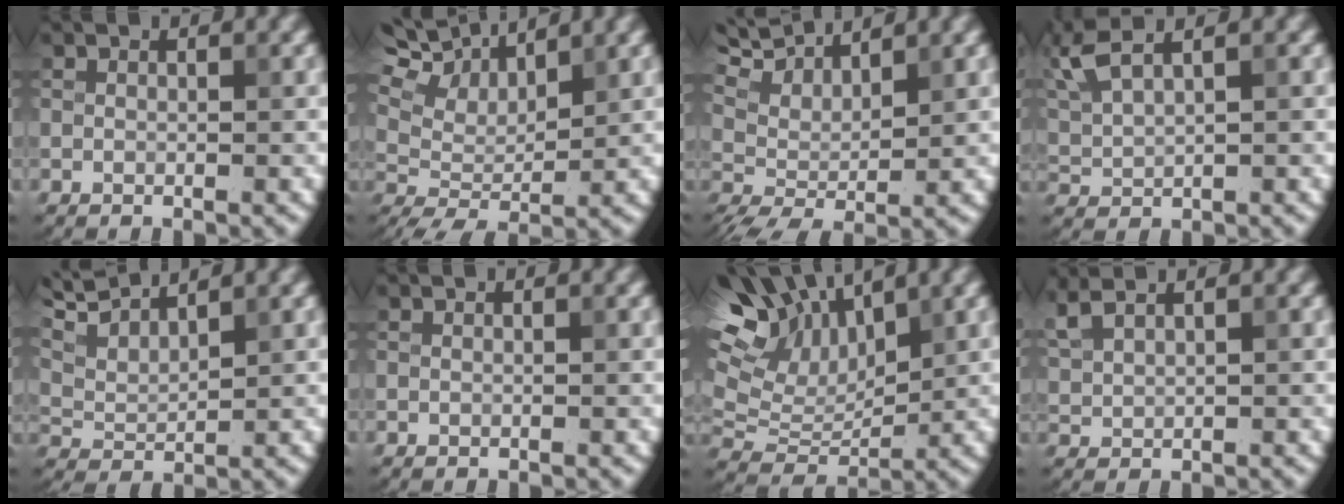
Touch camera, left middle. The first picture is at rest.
{"total": 9.3, "force": [6.7, 3.0, 5.7], "torque": [-0.137, 0.023, 0.108]}
{"total": 6.5, "force": [5.3, 1.5, 3.3], "torque": [-0.078, 0.016, 0.089]}
{"total": 4.3, "force": [3.1, 1.1, 2.7], "torque": [-0.076, 0.017, 0.065]}
{"total": 4.8, "force": [4.3, 1.0, 2.0], "torque": [-0.055, 0.013, 0.081]}
{"total": 0.0}
{"total": 11.1, "force": [6.2, 5.5, 7.3], "torque": [-0.160, 0.037, 0.110]}
{"total": 2.9, "force": [2.3, 0.9, 1.7], "torque": [-0.051, 0.016, 0.050]}